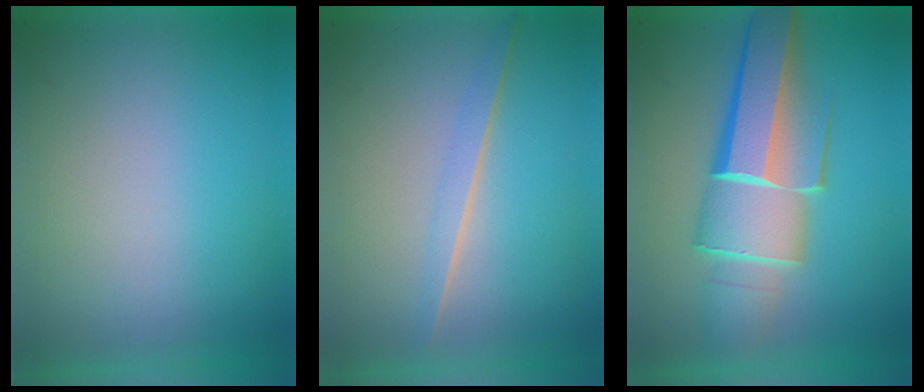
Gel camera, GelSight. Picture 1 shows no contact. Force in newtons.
{"total": 1.3}
{"total": 8.1}